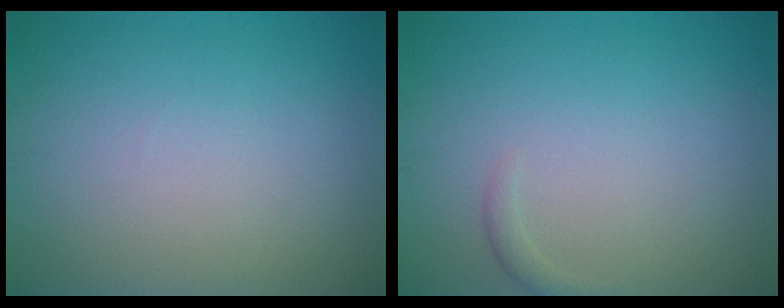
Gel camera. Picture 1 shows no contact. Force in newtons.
{"total": 0.8, "press": 0.8, "slide": 0.1}